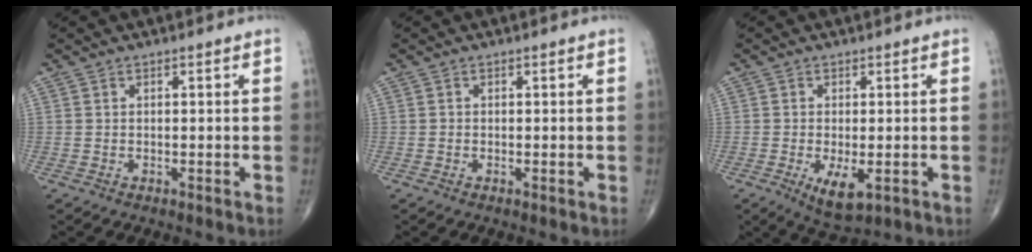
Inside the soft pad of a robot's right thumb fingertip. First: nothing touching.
{"total": 0.0}
{"total": 5.7, "force": [-1.8, 2.3, 4.9], "torque": [-0.083, -0.013, -0.021]}